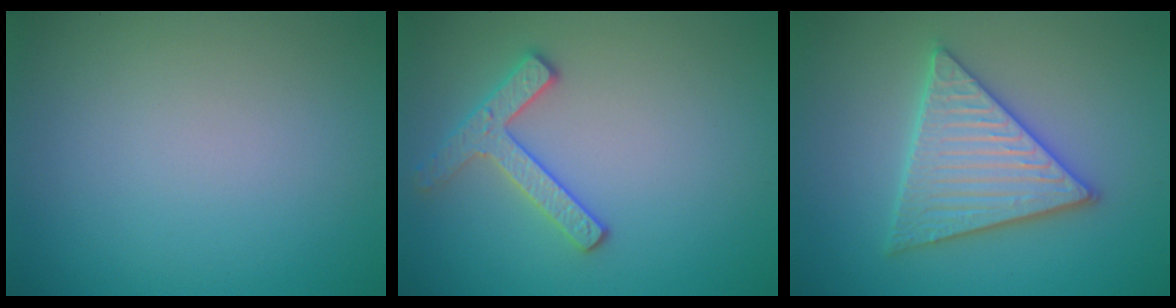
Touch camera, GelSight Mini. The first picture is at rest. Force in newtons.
{"total": 2.5, "press": 2.5, "slide": 0.4}
{"total": 5.1, "press": 5.0, "slide": 0.6}